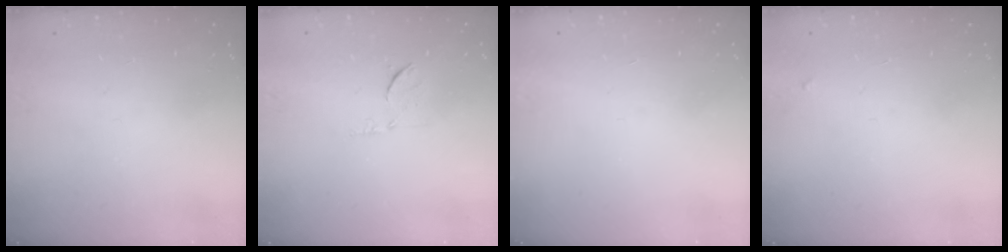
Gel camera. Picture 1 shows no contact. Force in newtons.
{"total": 6.1, "press": 6.1, "slide": 0.7}
{"total": 1.7, "press": 1.7, "slide": 0.1}
{"total": 2.5, "press": 2.4, "slide": 0.4}